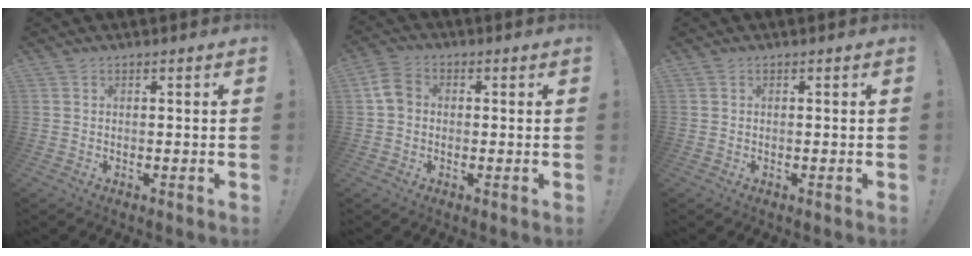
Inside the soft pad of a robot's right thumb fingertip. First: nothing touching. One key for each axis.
{"total": 5.8, "fx": 0.3, "fy": 4.6, "fz": 3.6, "tx": -0.064, "ty": 0.016, "tz": 0.010}
{"total": 0.0}